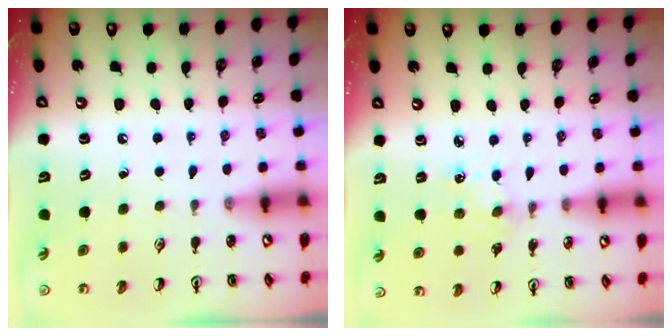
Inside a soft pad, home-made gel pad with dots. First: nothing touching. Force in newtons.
{"total": 4.5, "press": 4.5, "slide": 0.5}